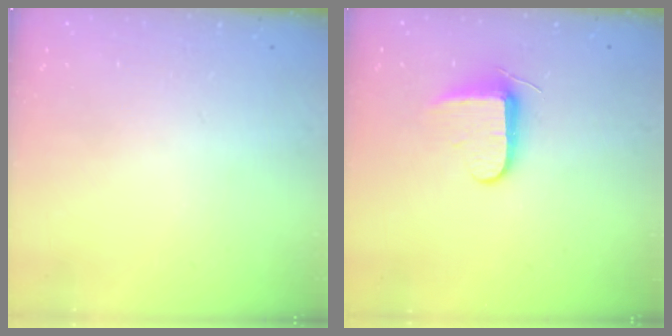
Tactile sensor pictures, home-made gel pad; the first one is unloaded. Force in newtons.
{"total": 8.7, "press": 8.6, "slide": 1.4}